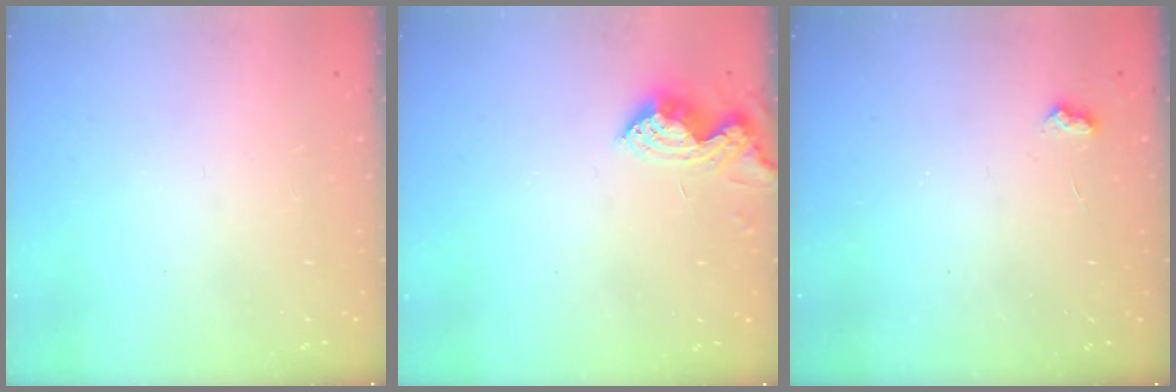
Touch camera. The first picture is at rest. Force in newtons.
{"total": 7.6, "press": 7.6, "slide": 0.6}
{"total": 3.1, "press": 3.0, "slide": 0.4}